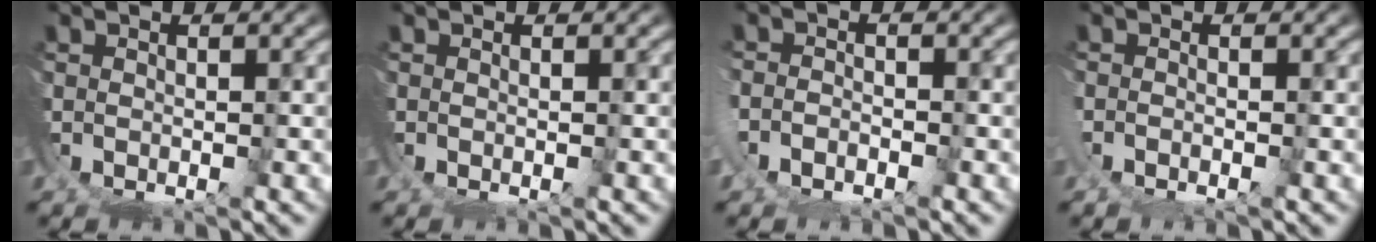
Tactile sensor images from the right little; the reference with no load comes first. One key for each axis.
{"total": 0.9, "fx": 0.5, "fy": -0.7, "fz": 0.2, "tx": 0.001, "ty": 0.001, "tz": 0.008}
{"total": 1.0, "fx": -1.0, "fy": 0.2, "fz": -0.1, "tx": 0.006, "ty": -0.001, "tz": -0.017}
{"total": 0.9, "fx": -0.4, "fy": -0.6, "fz": 0.5, "tx": -0.001, "ty": -0.001, "tz": -0.007}